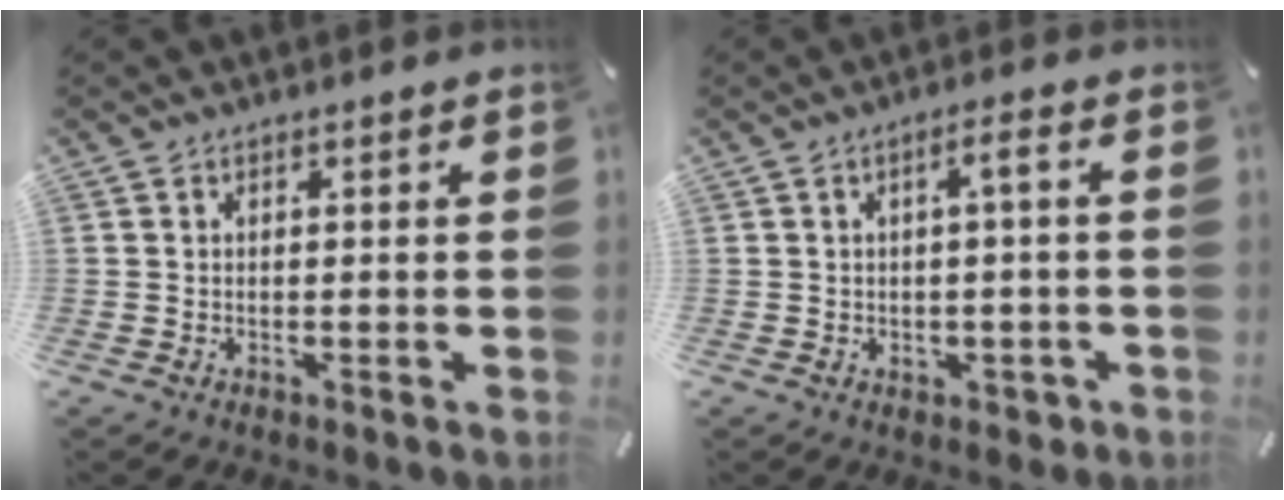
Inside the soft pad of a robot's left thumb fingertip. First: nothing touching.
{"total": 4.2, "force": [0.1, 1.8, 3.8], "torque": [-0.068, 0.005, -0.001]}